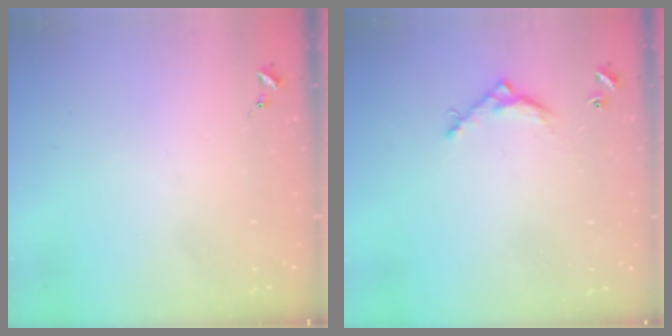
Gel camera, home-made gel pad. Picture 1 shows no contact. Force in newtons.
{"total": 5.5, "press": 5.5, "slide": 0.3}